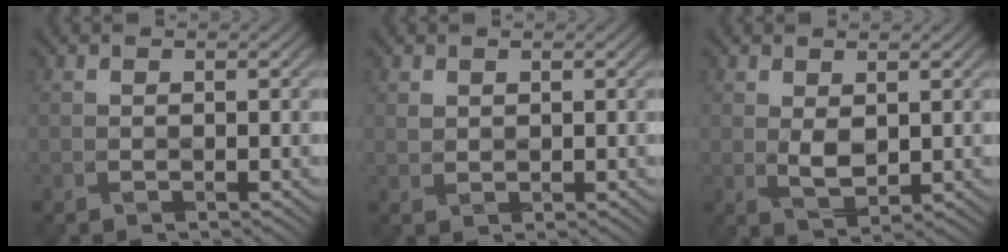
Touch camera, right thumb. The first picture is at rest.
{"total": 1.0, "force": [0.6, 0.7, 0.3], "torque": [-0.011, -0.002, 0.012]}
{"total": 2.7, "force": [0.7, 1.5, 2.2], "torque": [-0.046, -0.003, 0.014]}